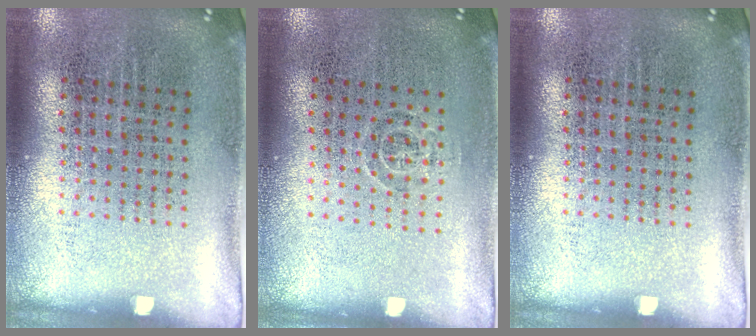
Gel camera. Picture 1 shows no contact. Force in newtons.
{"total": 0.7, "press": 0.6, "slide": 0.5}
{"total": 0.0}